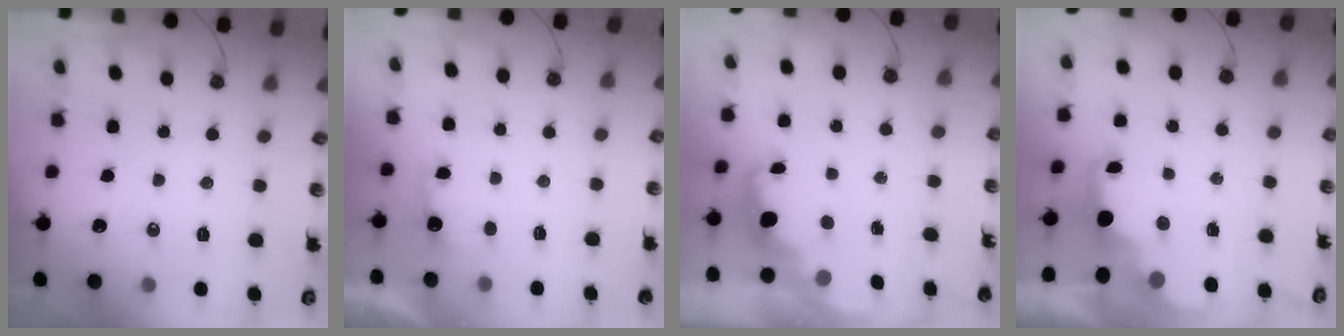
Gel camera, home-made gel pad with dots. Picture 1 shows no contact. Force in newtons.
{"total": 2.3, "press": 2.1, "slide": 0.9}
{"total": 2.6, "press": 2.6, "slide": 0.5}
{"total": 3.0, "press": 2.9, "slide": 0.6}